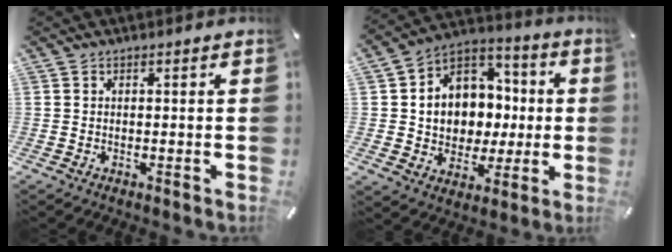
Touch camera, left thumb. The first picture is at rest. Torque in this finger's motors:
{"motor_torque": [2.45, 2.56, 0.52, -0.14, 0.20]}